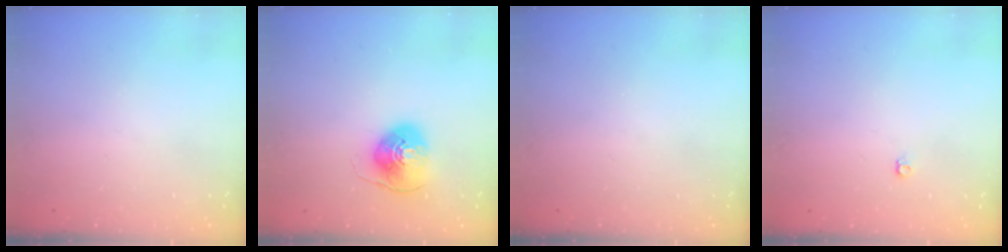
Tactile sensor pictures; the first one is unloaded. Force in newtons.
{"total": 9.8, "press": 9.7, "slide": 1.4}
{"total": 0.0}
{"total": 3.6, "press": 3.5, "slide": 0.6}